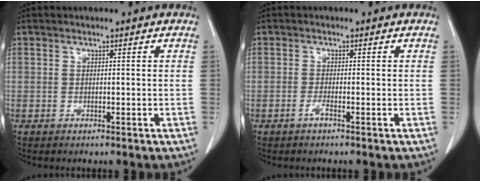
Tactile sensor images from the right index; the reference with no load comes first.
{"total": 1.0, "force": [-0.7, -0.1, 0.7], "torque": [-0.014, 0.001, -0.014]}